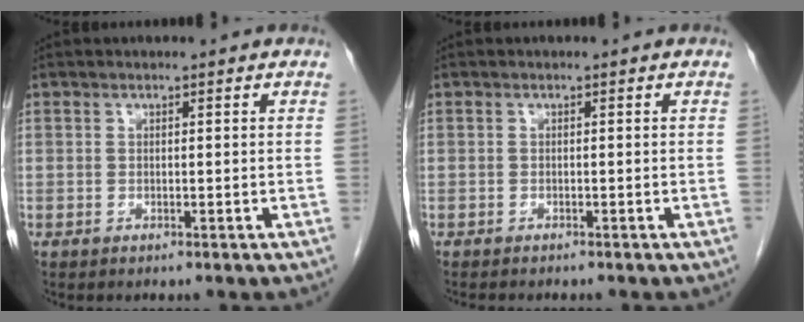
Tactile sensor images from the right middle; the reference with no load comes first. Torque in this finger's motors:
{"motor_torque": [0.04, -0.03, -0.02, 0.00]}